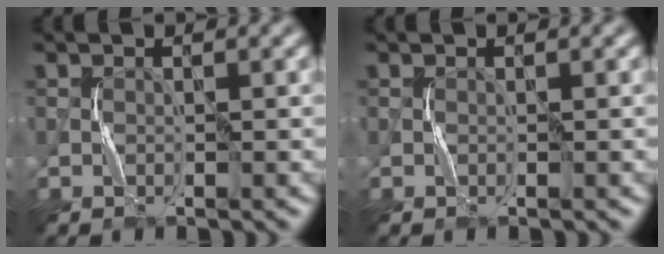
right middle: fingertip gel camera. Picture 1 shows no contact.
{"total": 0.0}